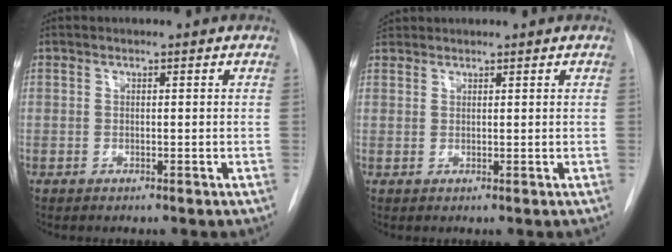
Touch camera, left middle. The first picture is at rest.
{"total": 2.0, "force": [1.8, 0.9, -0.1], "torque": [0.004, 0.015, 0.032]}